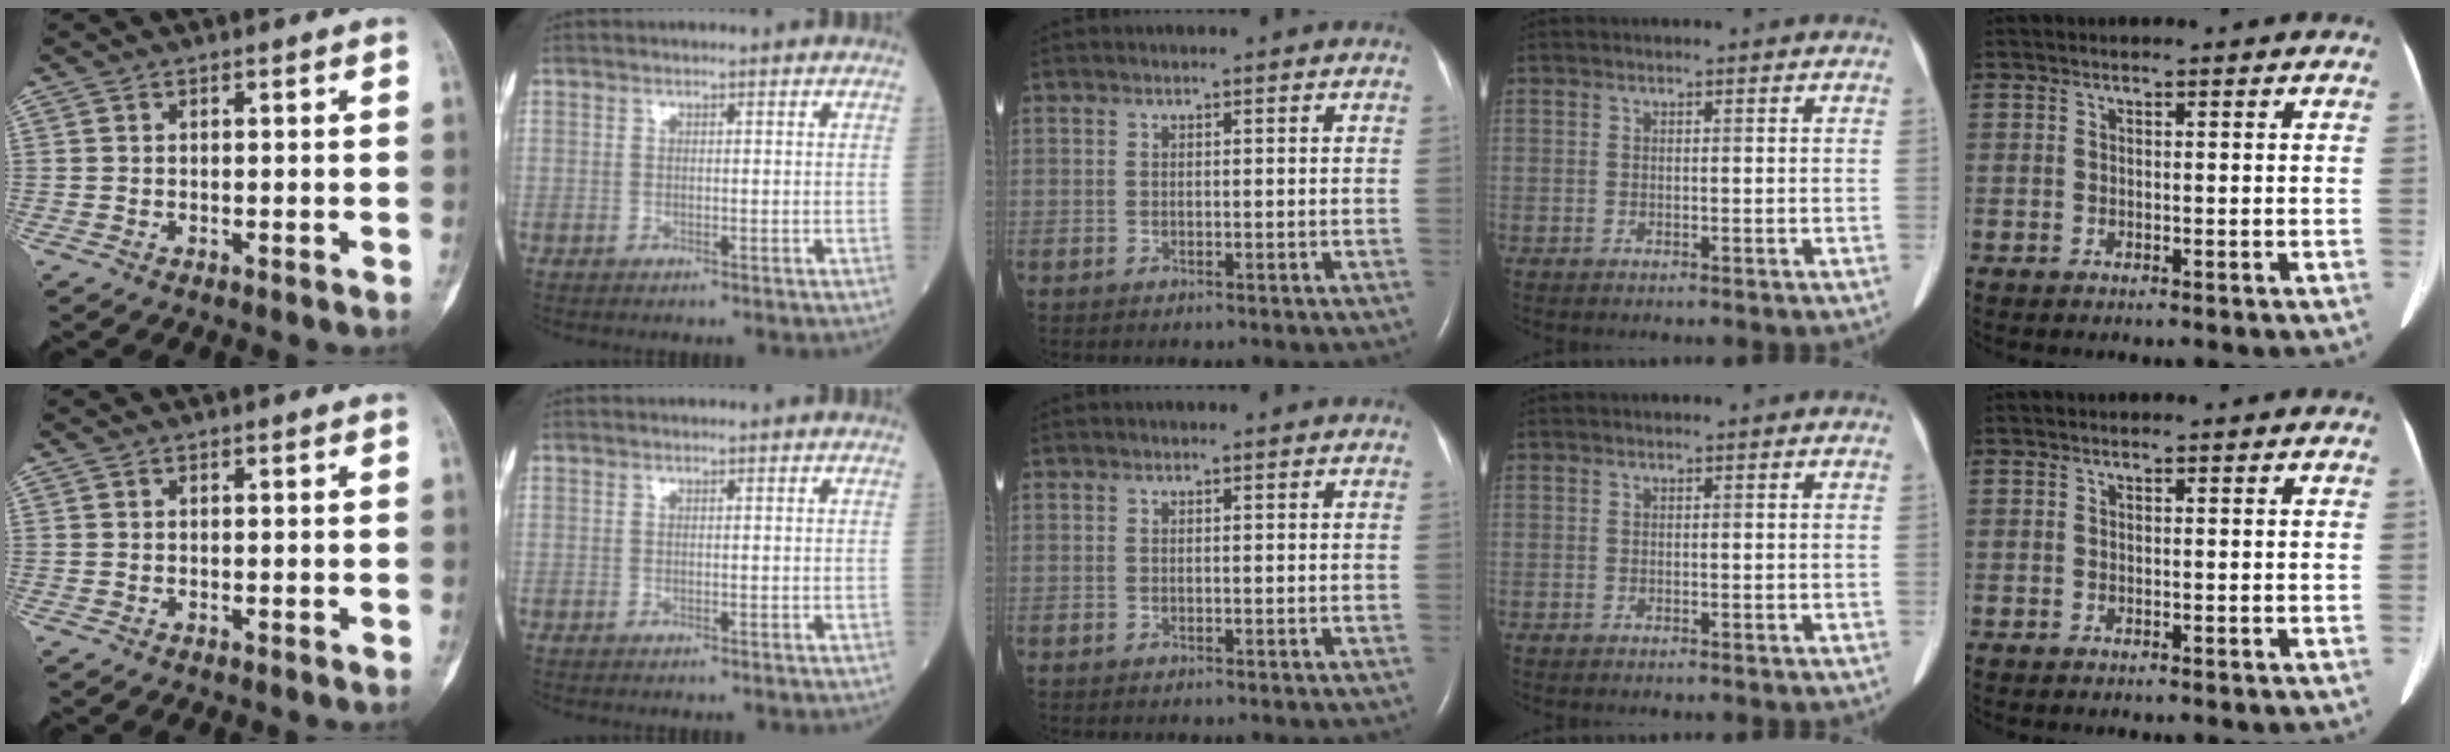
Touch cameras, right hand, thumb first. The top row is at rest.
{}